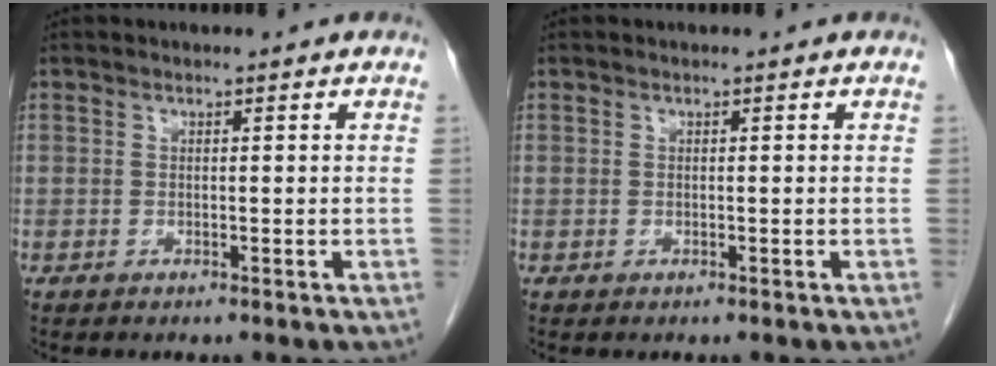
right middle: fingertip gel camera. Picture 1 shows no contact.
{"total": 0.0}